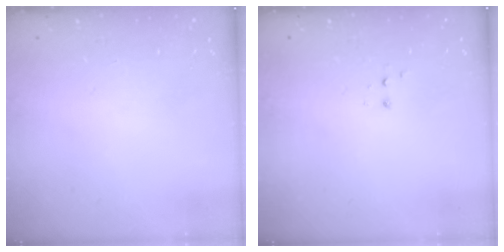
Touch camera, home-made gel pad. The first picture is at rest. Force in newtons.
{"total": 2.8, "press": 2.8, "slide": 0.5}